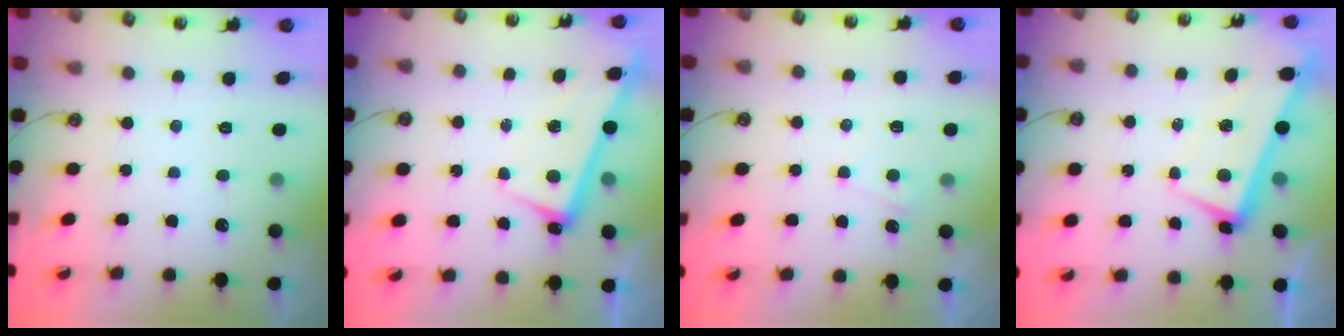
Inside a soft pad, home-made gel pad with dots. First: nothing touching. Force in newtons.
{"total": 2.6, "press": 2.4, "slide": 0.9}
{"total": 2.4, "press": 2.4, "slide": 0.3}
{"total": 1.6, "press": 0.5, "slide": 1.5}